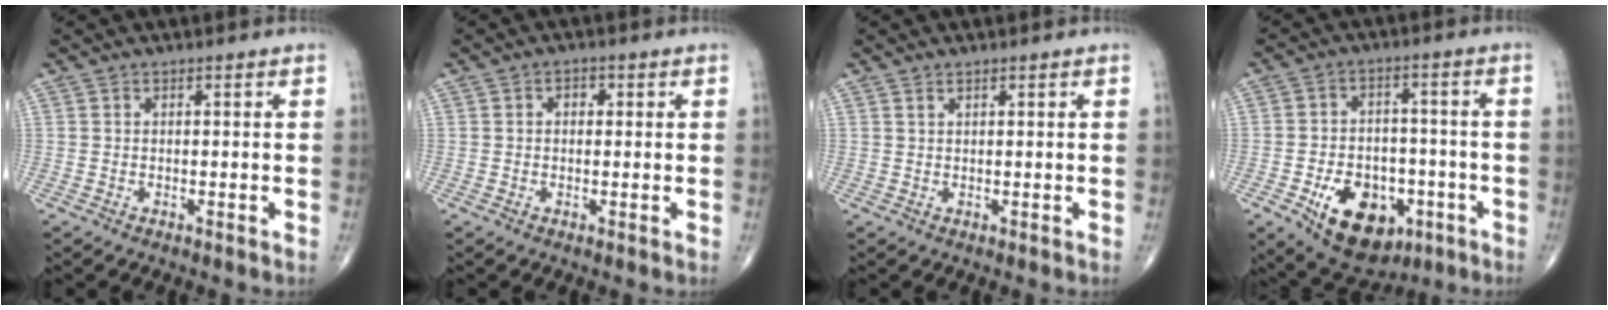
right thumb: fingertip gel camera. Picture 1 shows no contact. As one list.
[{"total": 1.9, "force": [0.4, 1.4, 1.2], "torque": [-0.007, 0.003, 0.002]}, {"total": 0.7, "force": [0.6, 0.1, 0.3], "torque": [-0.007, -0.001, 0.012]}, {"total": 14.8, "force": [-6.2, 9.6, 9.4], "torque": [-0.109, 0.023, -0.085]}]